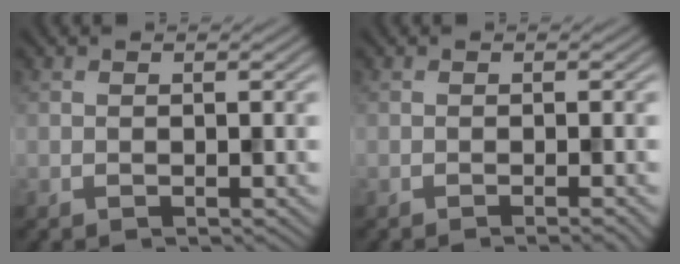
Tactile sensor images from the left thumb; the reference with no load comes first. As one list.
[{"total": 1.2, "force": [-0.4, 0.3, 1.1], "torque": [-0.011, -0.002, -0.012]}]